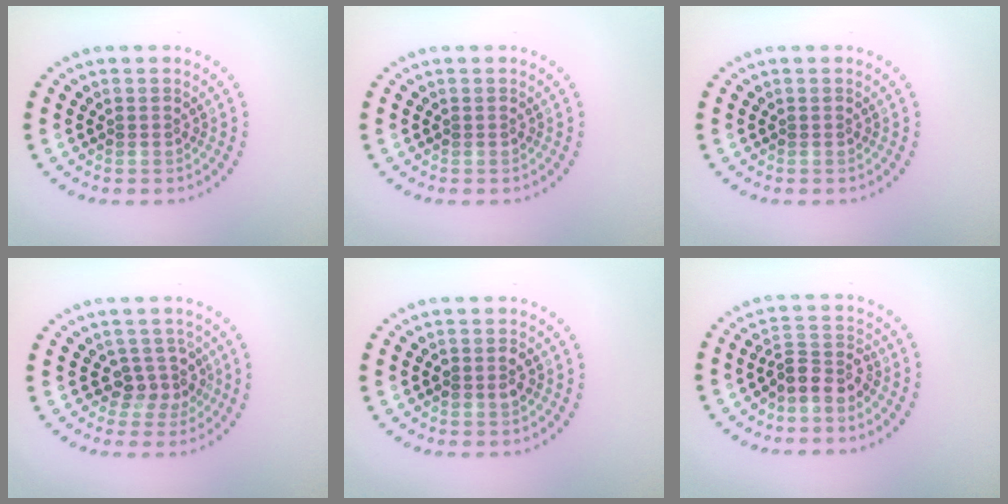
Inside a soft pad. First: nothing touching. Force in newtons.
{"total": 0.0}
{"total": 0.0}
{"total": 2.6, "press": 2.0, "slide": 1.7}
{"total": 1.4, "press": 1.3, "slide": 0.3}
{"total": 2.9, "press": 2.4, "slide": 1.6}